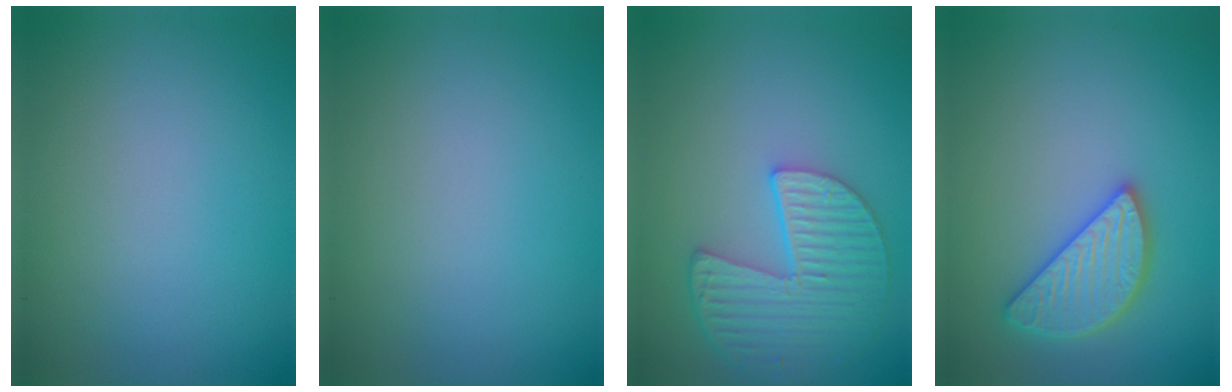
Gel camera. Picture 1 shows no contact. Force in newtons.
{"total": 0.0}
{"total": 5.3, "press": 4.4, "slide": 3.0}
{"total": 3.8, "press": 3.7, "slide": 0.7}